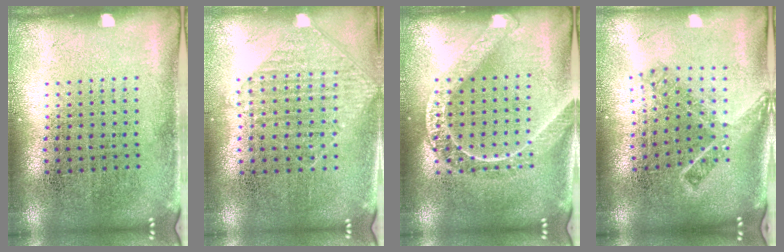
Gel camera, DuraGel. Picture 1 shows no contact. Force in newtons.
{"total": 0.9, "press": 0.8, "slide": 0.3}
{"total": 1.6, "press": 1.6, "slide": 0.2}
{"total": 1.9, "press": 1.3, "slide": 1.4}